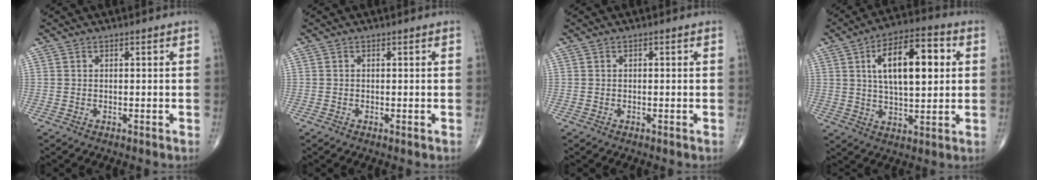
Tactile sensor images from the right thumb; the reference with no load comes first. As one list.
[{"total": 0.0}, {"total": 0.0}, {"total": 15.8, "force": [3.7, 7.0, 13.7], "torque": [-0.204, 0.008, 0.057]}]